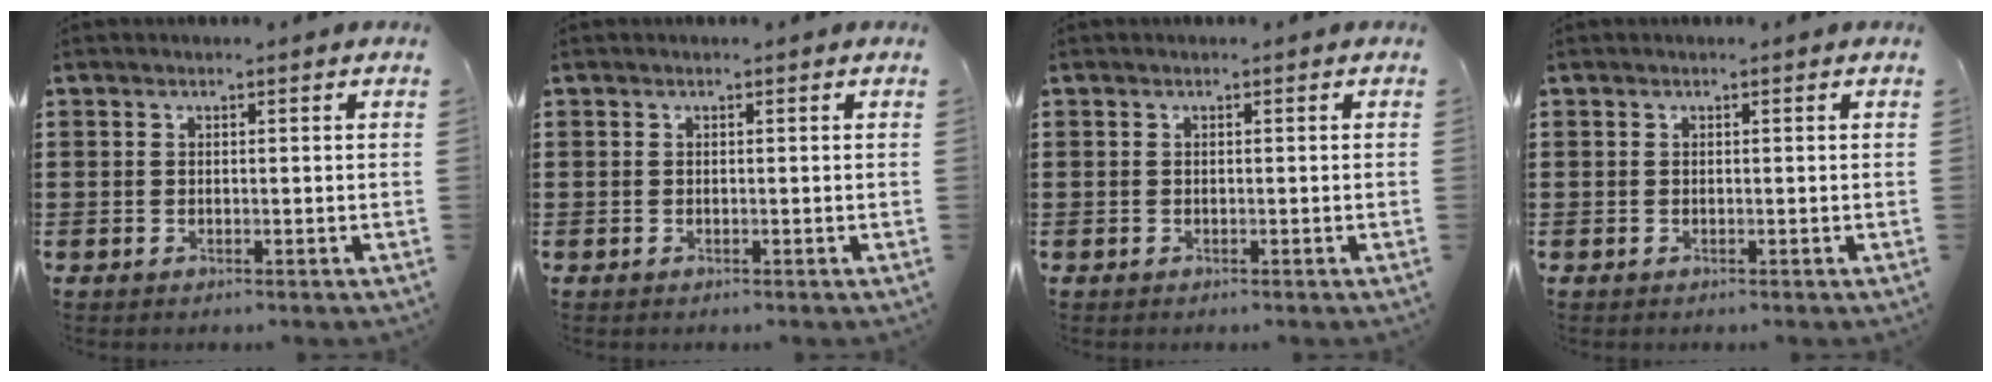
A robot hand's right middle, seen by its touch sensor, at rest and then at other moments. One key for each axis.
{"total": 0.0}
{"total": 0.0}
{"total": 0.0}